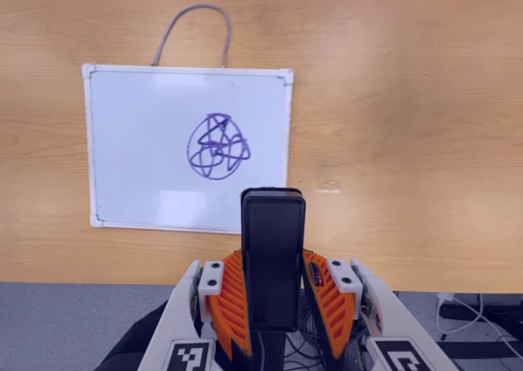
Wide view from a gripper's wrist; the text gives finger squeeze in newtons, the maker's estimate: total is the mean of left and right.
{"total": 3.8, "left": 2.3, "right": 5.3}